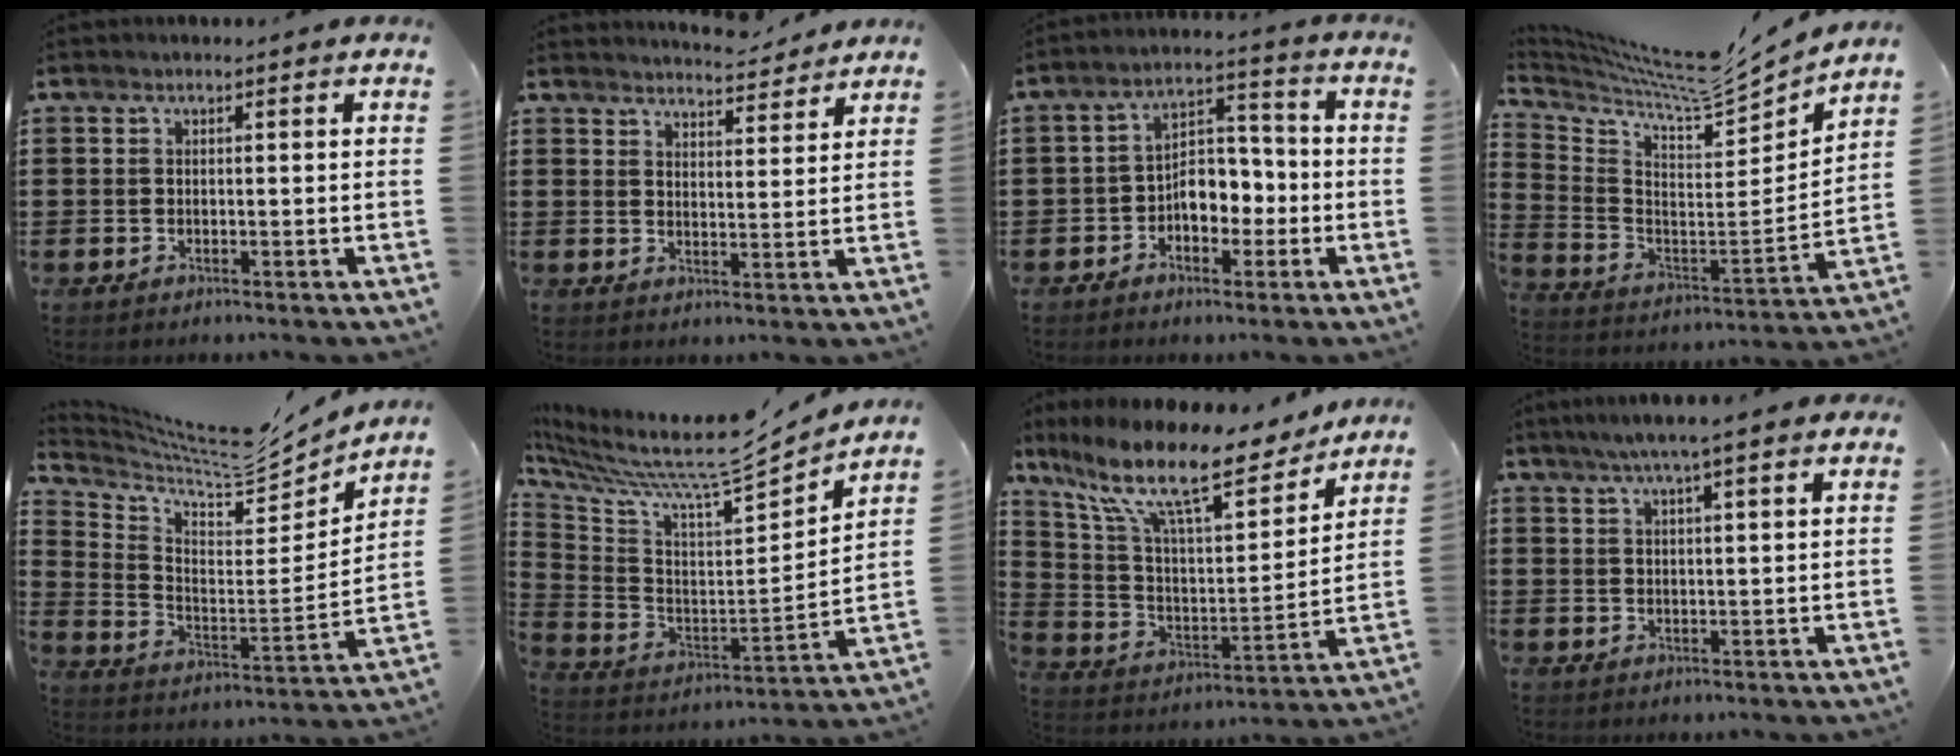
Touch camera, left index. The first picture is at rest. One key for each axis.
{"total": 4.1, "fx": 4.1, "fy": 0.1, "fz": 0.1, "tx": -0.007, "ty": -0.024, "tz": 0.072}
{"total": 5.7, "fx": -1.9, "fy": 4.0, "fz": 3.6, "tx": -0.055, "ty": 0.008, "tz": -0.042}
{"total": 7.8, "fx": 7.3, "fy": 0.4, "fz": 2.7, "tx": -0.085, "ty": -0.067, "tz": 0.119}
{"total": 6.7, "fx": 6.3, "fy": 1.2, "fz": 2.1, "tx": -0.077, "ty": -0.056, "tz": 0.104}
{"total": 10.0, "fx": 8.3, "fy": 1.8, "fz": 5.4, "tx": -0.129, "ty": -0.064, "tz": 0.133}
{"total": 15.7, "fx": 11.8, "fy": 3.5, "fz": 9.7, "tx": -0.221, "ty": -0.074, "tz": 0.196}
{"total": 4.6, "fx": 3.5, "fy": -0.2, "fz": 3.0, "tx": -0.065, "ty": -0.005, "tz": 0.060}